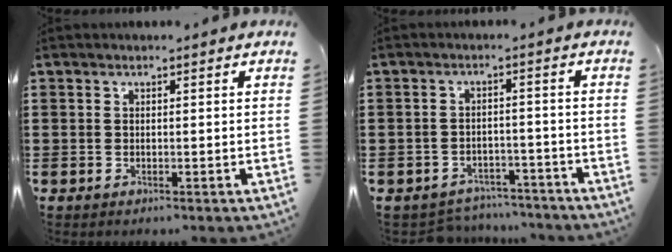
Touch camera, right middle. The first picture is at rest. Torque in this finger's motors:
{"motor_torque": [0.07, -0.01, 0.06, 0.01]}